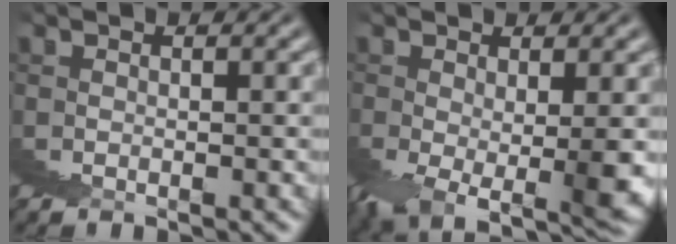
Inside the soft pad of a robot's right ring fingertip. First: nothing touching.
{"total": 3.5, "force": [-0.4, -2.2, 2.8], "torque": [-0.005, 0.006, -0.006]}